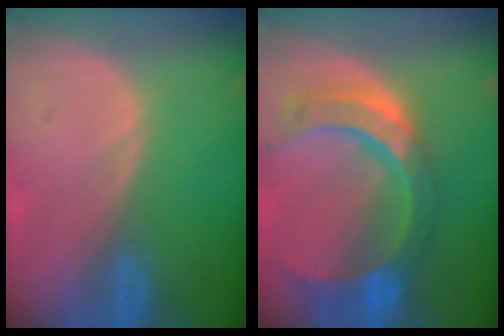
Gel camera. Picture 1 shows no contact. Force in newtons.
{"total": 11.0, "press": 9.3, "slide": 6.0}